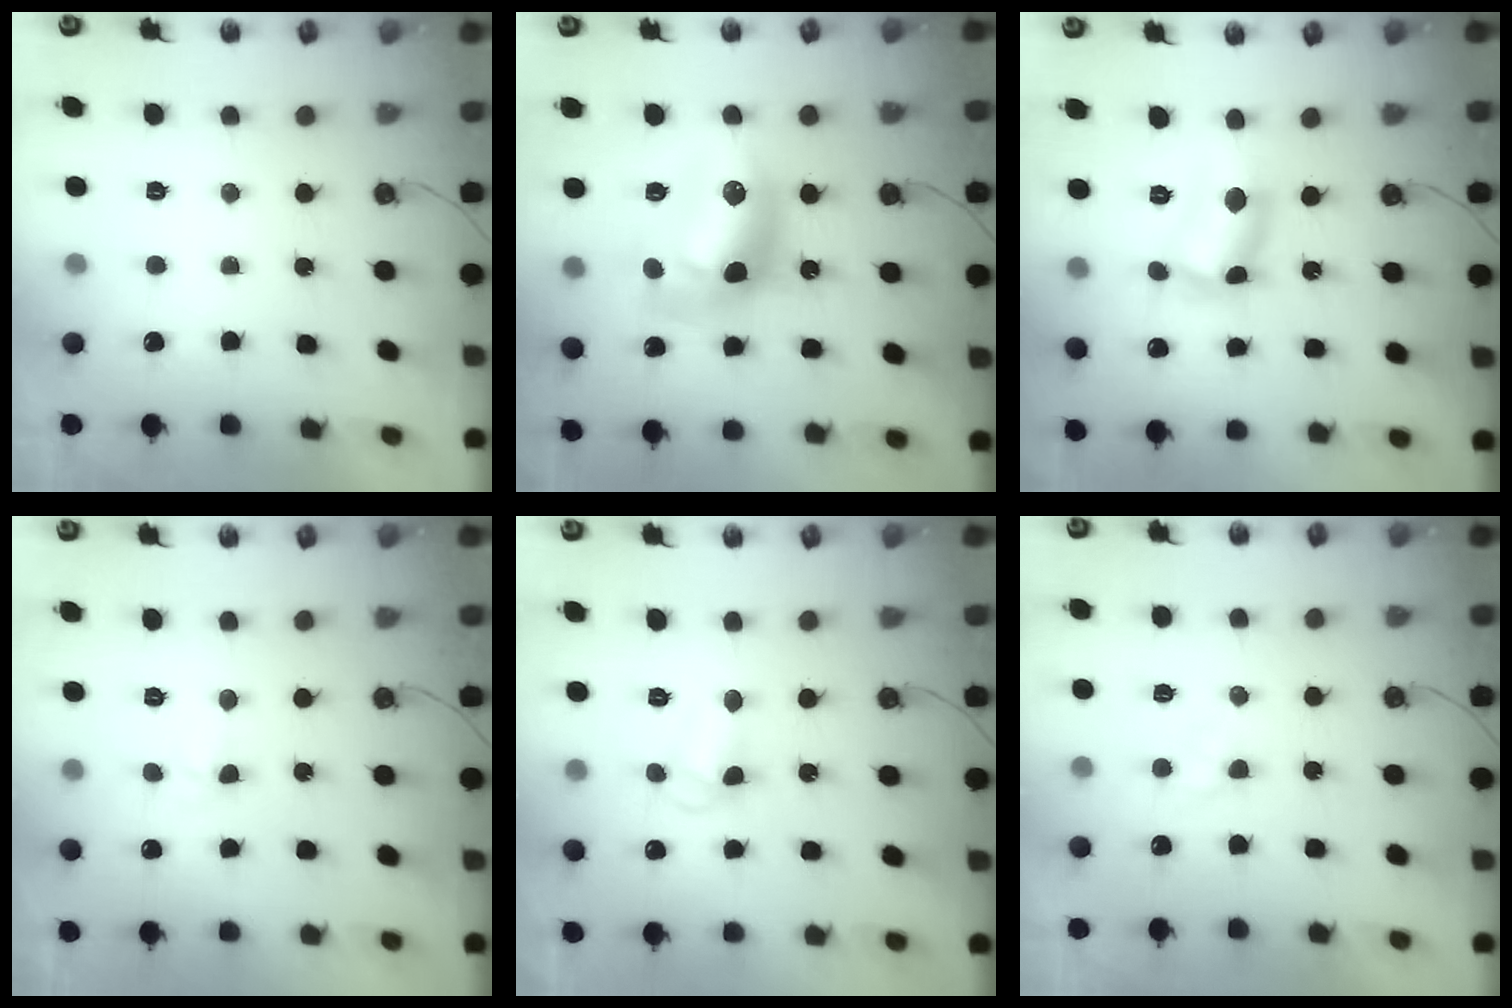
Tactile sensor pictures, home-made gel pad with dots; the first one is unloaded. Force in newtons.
{"total": 14.4, "press": 14.3, "slide": 1.2}
{"total": 10.7, "press": 10.7, "slide": 0.6}
{"total": 3.0, "press": 2.8, "slide": 1.1}
{"total": 5.7, "press": 5.7, "slide": 0.6}
{"total": 3.3, "press": 3.3, "slide": 0.5}